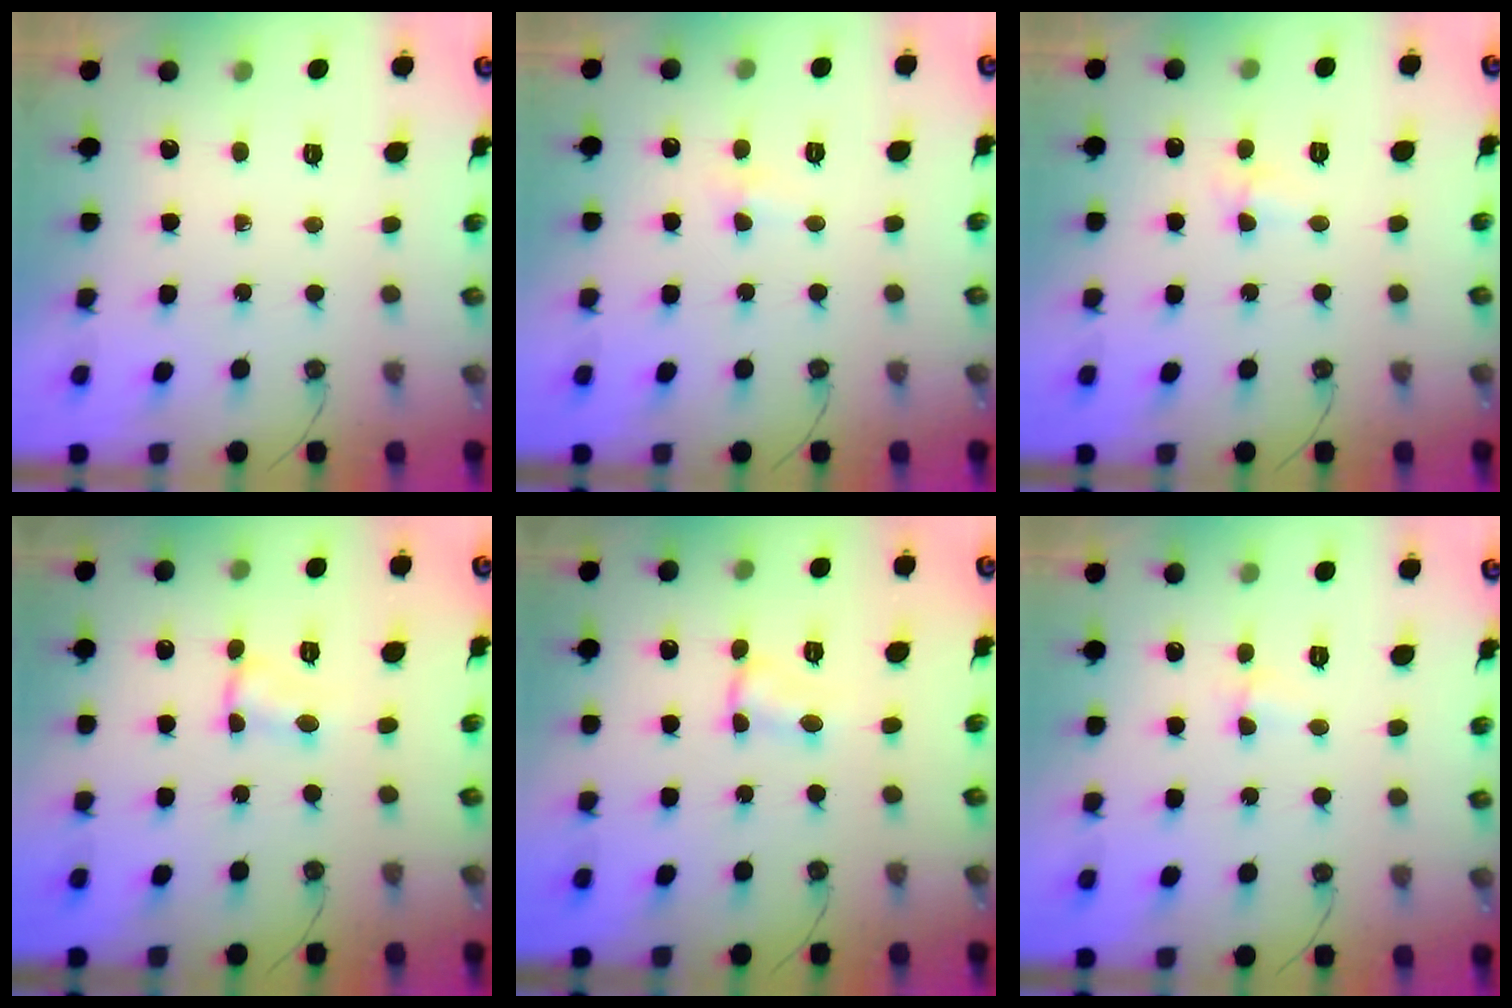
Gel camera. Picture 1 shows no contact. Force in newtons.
{"total": 3.3, "press": 3.2, "slide": 0.6}
{"total": 5.6, "press": 4.5, "slide": 3.3}
{"total": 1.9, "press": 1.9, "slide": 0.3}
{"total": 1.9, "press": 1.9, "slide": 0.3}
{"total": 2.3, "press": 2.2, "slide": 0.5}